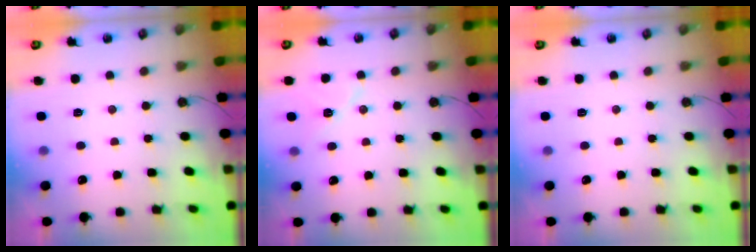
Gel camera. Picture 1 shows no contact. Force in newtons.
{"total": 7.8, "press": 7.8, "slide": 0.7}
{"total": 0.0}